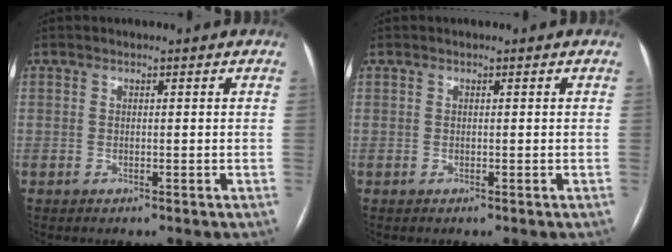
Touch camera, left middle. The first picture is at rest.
{"total": 0.0}